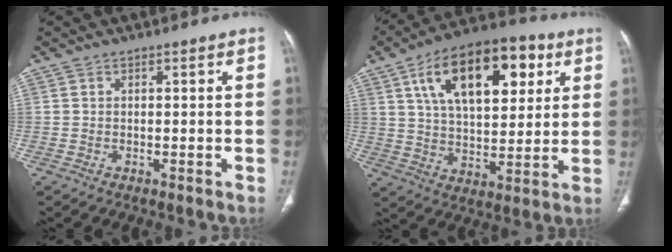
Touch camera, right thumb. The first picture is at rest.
{"total": 21.6, "force": [8.5, 11.0, 16.5], "torque": [-0.227, -0.005, 0.134]}